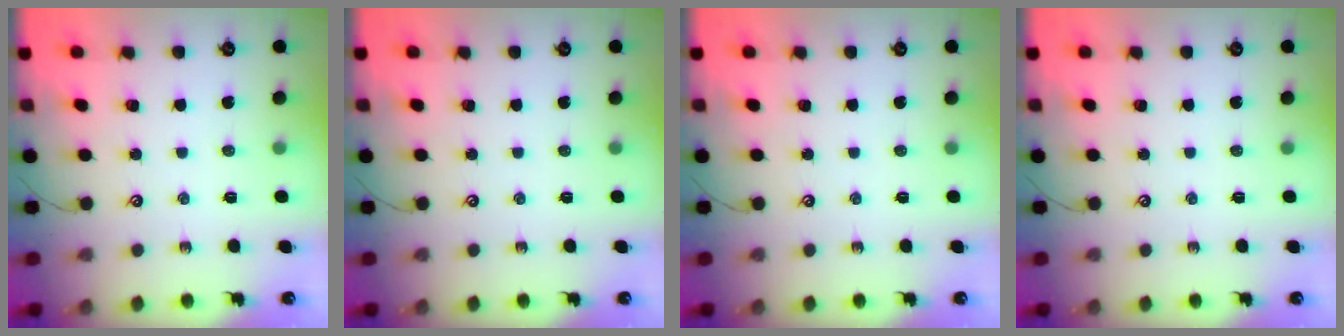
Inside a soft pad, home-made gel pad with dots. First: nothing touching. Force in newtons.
{"total": 0.0}
{"total": 0.0}
{"total": 0.0}